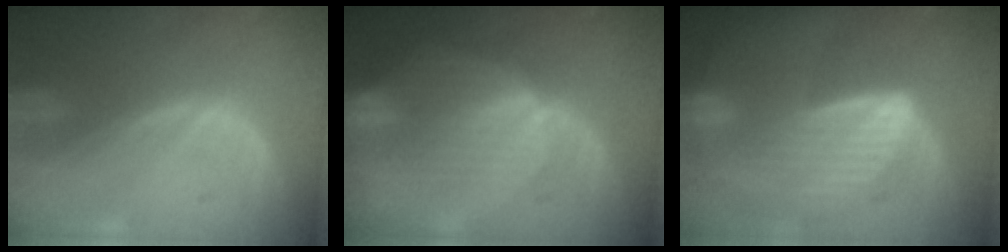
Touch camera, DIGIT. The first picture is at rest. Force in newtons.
{"total": 8.3, "press": 8.1, "slide": 2.0}
{"total": 7.8, "press": 7.3, "slide": 2.9}